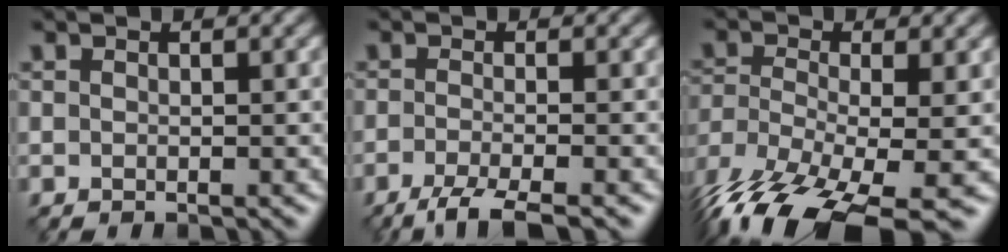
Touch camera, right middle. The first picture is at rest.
{"total": 3.7, "force": [-2.7, 0.6, 2.4], "torque": [-0.041, -0.003, -0.059]}
{"total": 12.1, "force": [-8.4, 3.9, 7.8], "torque": [-0.172, -0.024, -0.128]}